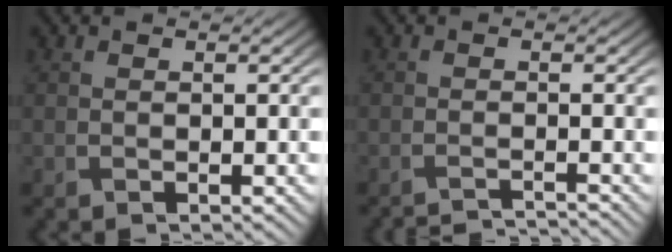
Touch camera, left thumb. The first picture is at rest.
{"total": 3.5, "force": [-3.3, 0.2, 1.2], "torque": [-0.025, 0.008, -0.055]}